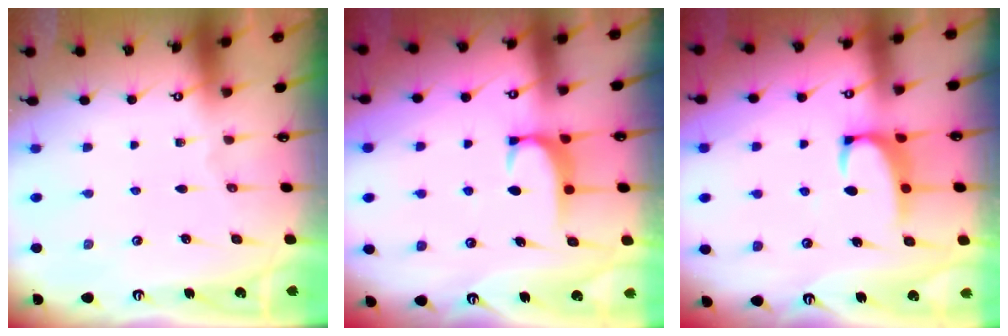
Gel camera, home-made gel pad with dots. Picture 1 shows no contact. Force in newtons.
{"total": 1.6, "press": 1.6, "slide": 0.5}
{"total": 2.4, "press": 2.3, "slide": 0.7}